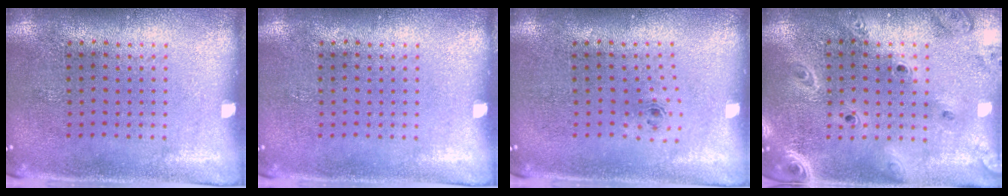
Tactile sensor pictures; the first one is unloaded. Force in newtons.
{"total": 0.0}
{"total": 0.6, "press": 0.2, "slide": 0.6}
{"total": 2.6, "press": 2.3, "slide": 1.2}